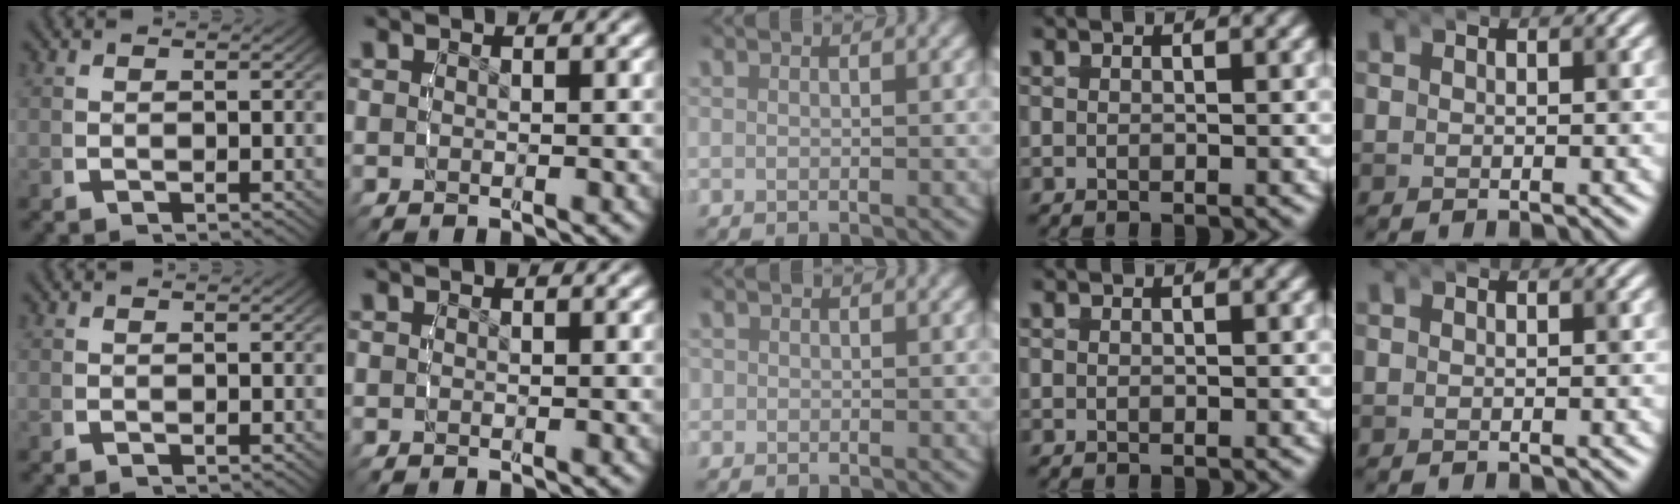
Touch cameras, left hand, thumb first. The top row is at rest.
{"middle": {"total": 0.7, "force": [0.1, 0.7, 0.0], "torque": [0.000, -0.001, -0.003]}}